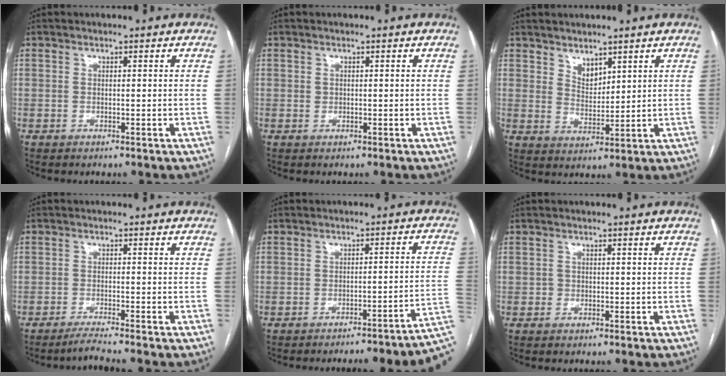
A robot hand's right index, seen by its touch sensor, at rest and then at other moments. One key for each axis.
{"total": 0.6, "fx": 0.1, "fy": 0.5, "fz": 0.2, "tx": -0.001, "ty": 0.001, "tz": 0.002}
{"total": 3.6, "fx": 2.7, "fy": 1.7, "fz": 1.6, "tx": -0.030, "ty": -0.005, "tz": 0.061}
{"total": 3.3, "fx": -2.9, "fy": -1.4, "fz": 0.9, "tx": -0.024, "ty": -0.013, "tz": -0.055}
{"total": 11.0, "fx": -8.3, "fy": -0.2, "fz": 7.1, "tx": -0.038, "ty": 0.021, "tz": -0.096}
{"total": 0.7, "fx": -0.2, "fy": 0.6, "fz": 0.0, "tx": 0.000, "ty": 0.004, "tz": -0.004}